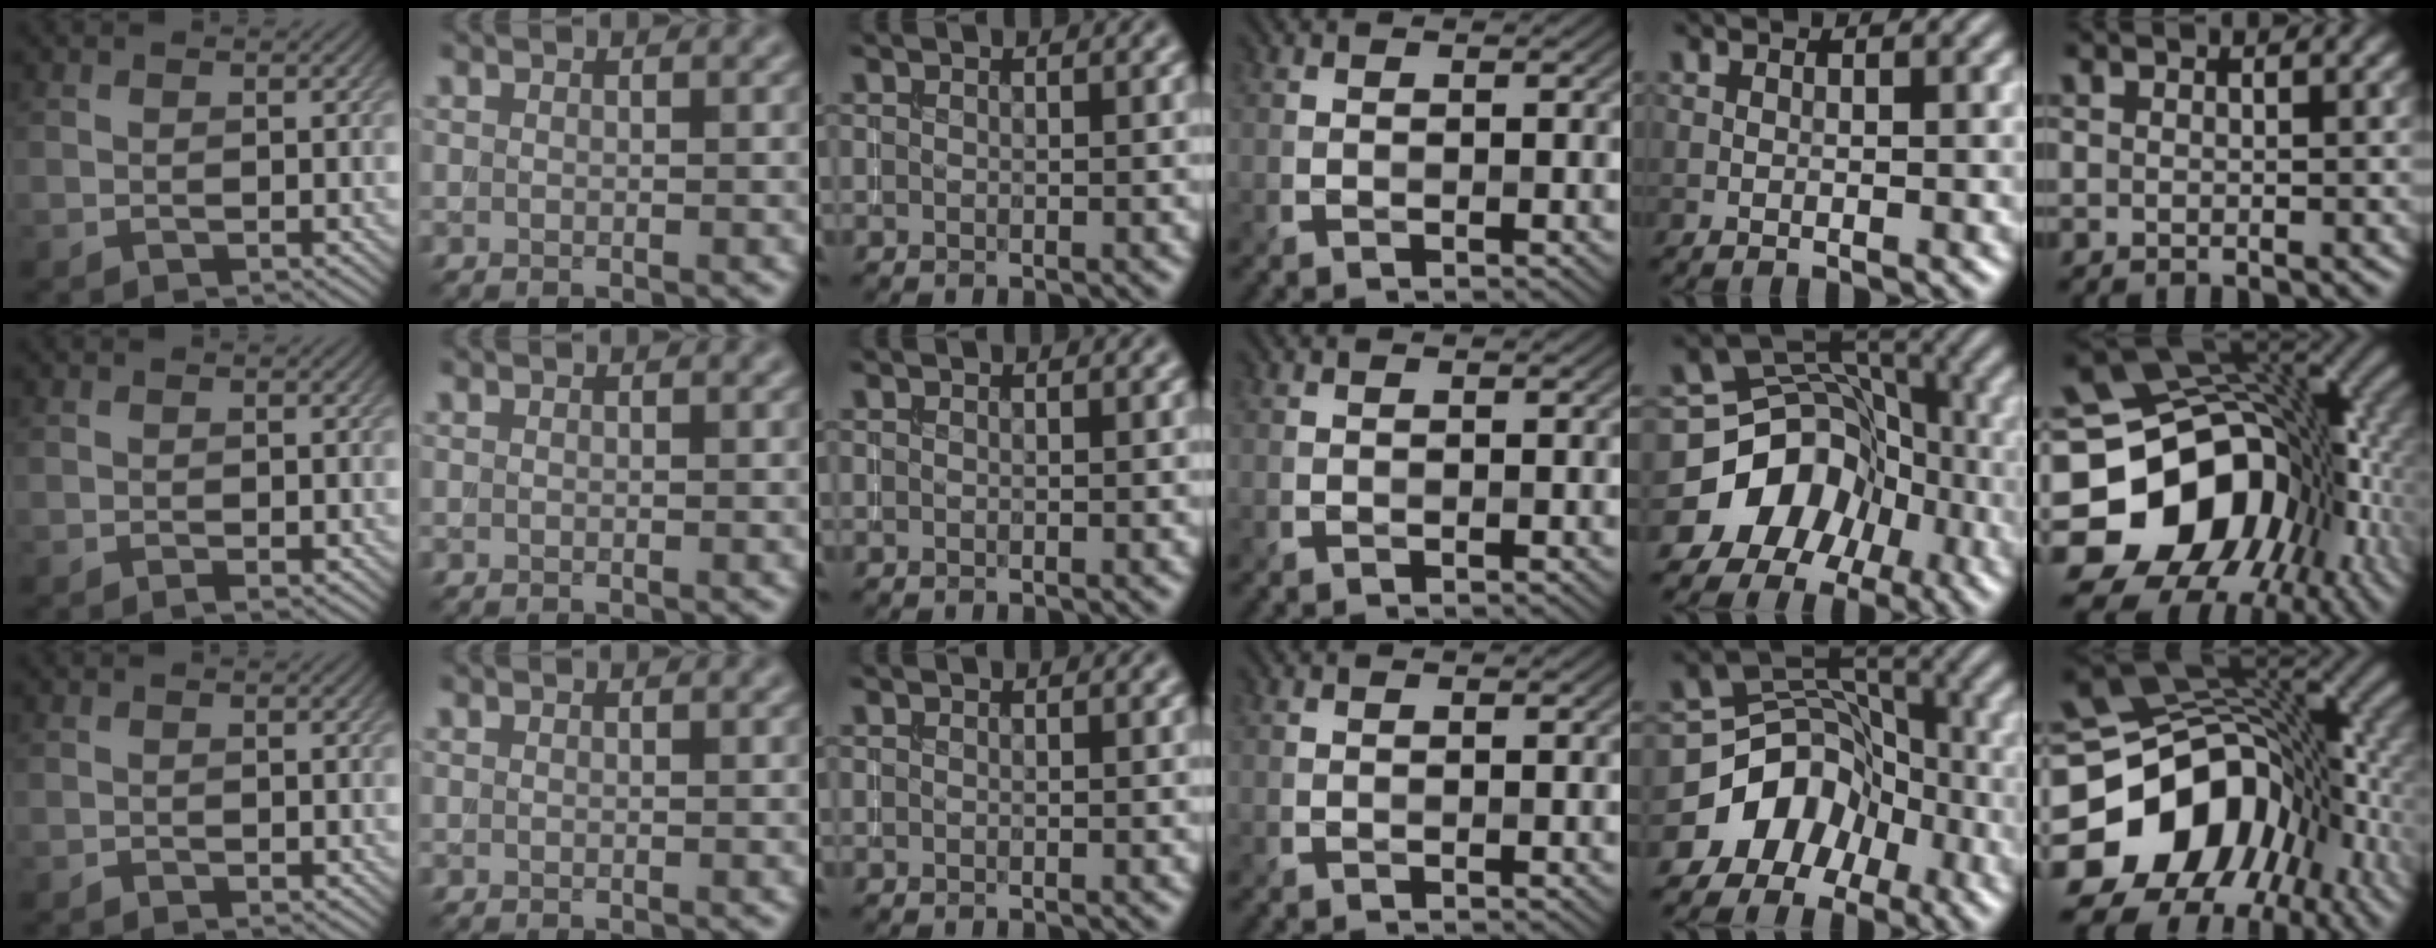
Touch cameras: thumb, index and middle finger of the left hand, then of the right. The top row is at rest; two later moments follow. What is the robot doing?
{"motion": "extract", "object": "drawer"}